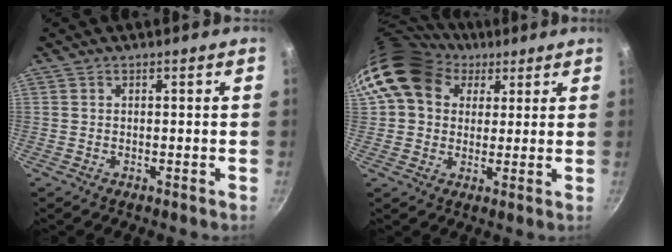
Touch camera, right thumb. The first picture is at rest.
{"total": 14.9, "force": [6.9, 11.4, 6.8], "torque": [-0.103, 0.007, 0.113]}